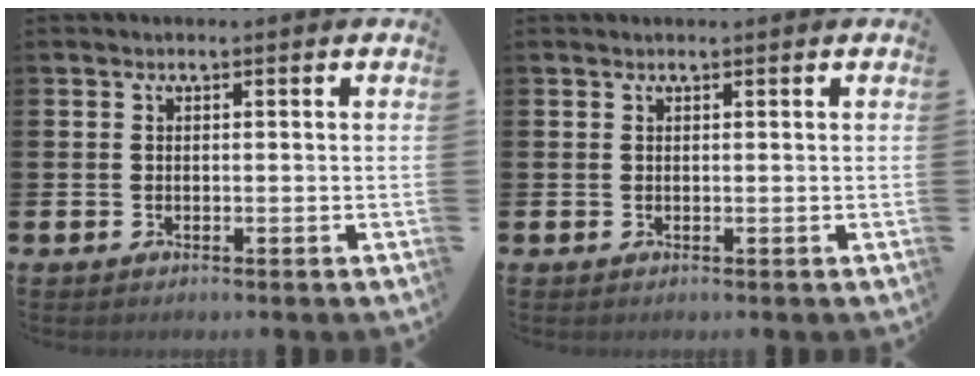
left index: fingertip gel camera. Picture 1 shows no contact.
{"total": 0.5, "force": [0.5, 0.1, 0.1], "torque": [0.003, -0.001, 0.009]}